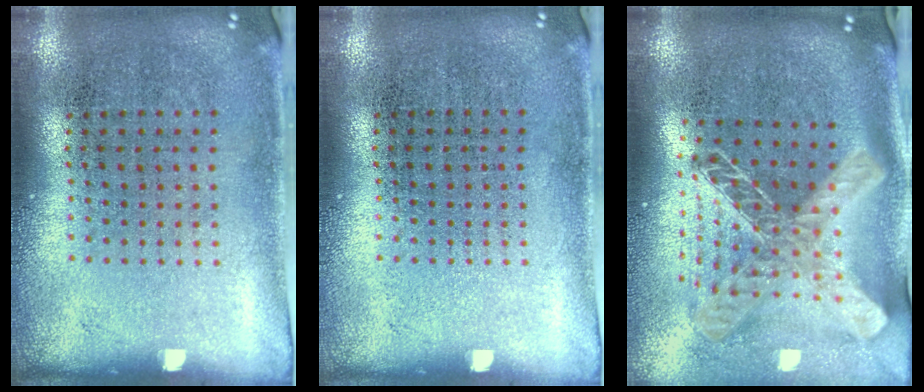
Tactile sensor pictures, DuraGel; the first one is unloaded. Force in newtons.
{"total": 0.0}
{"total": 2.4, "press": 1.8, "slide": 1.6}